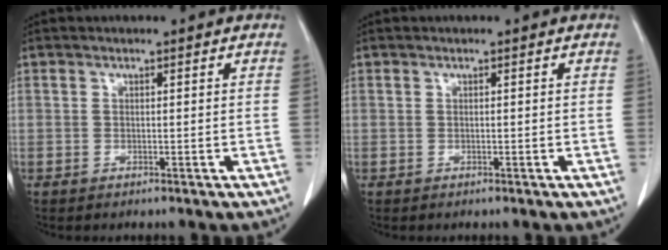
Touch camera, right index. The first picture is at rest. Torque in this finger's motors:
{"motor_torque": [0.00, 0.00, 0.00, 0.00]}